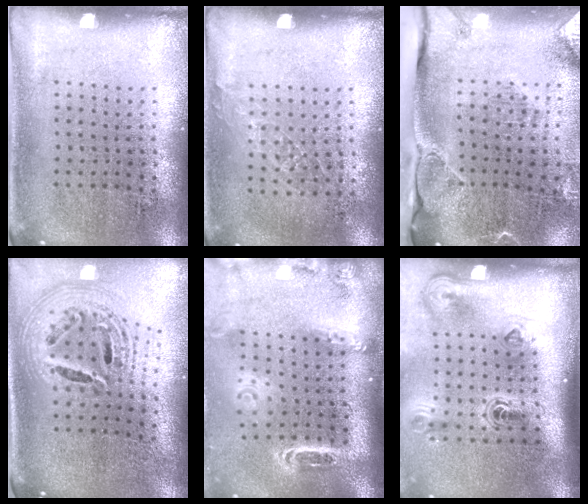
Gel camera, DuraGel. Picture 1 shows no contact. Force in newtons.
{"total": 0.8, "press": 0.8, "slide": 0.3}
{"total": 2.8, "press": 2.2, "slide": 1.7}
{"total": 2.5, "press": 1.7, "slide": 1.9}
{"total": 2.6, "press": 1.9, "slide": 1.8}
{"total": 2.3, "press": 1.5, "slide": 1.7}